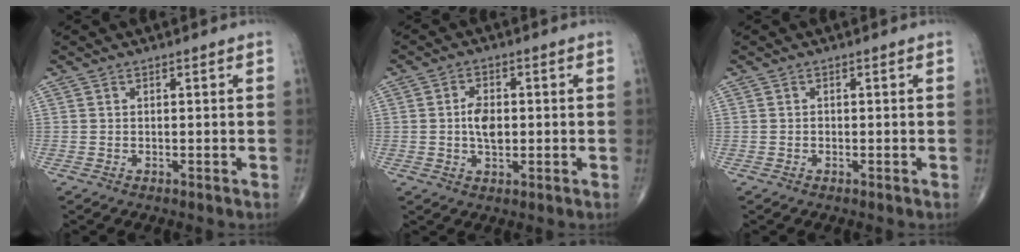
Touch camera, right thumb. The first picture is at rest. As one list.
[{"total": 4.9, "force": [0.0, 2.9, 4.0], "torque": [-0.062, 0.000, -0.004]}, {"total": 0.0}]